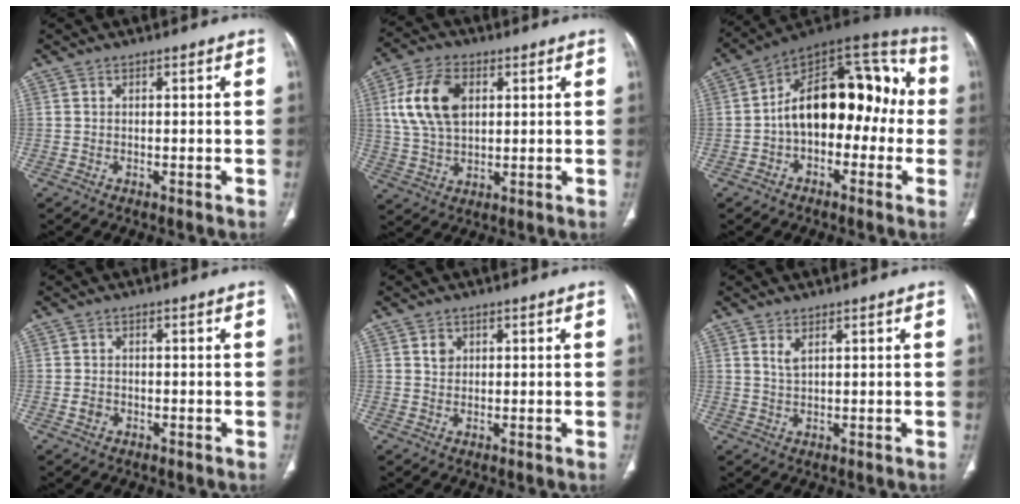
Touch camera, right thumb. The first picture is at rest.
{"total": 12.5, "force": [3.2, 7.8, 9.3], "torque": [-0.175, 0.003, 0.061]}
{"total": 20.4, "force": [-0.9, 12.1, 16.4], "torque": [-0.205, 0.062, -0.026]}
{"total": 1.7, "force": [-0.6, 1.4, 0.8], "torque": [-0.012, 0.005, -0.010]}
{"total": 1.9, "force": [0.8, 1.5, 0.8], "torque": [-0.006, -0.004, 0.014]}
{"total": 2.0, "force": [1.2, 0.7, 1.5], "torque": [-0.032, -0.006, 0.029]}